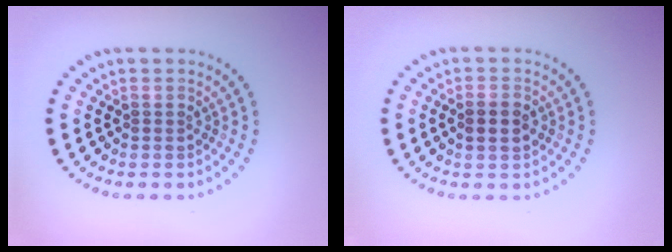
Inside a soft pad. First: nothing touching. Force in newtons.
{"total": 1.8, "press": 1.8, "slide": 0.3}